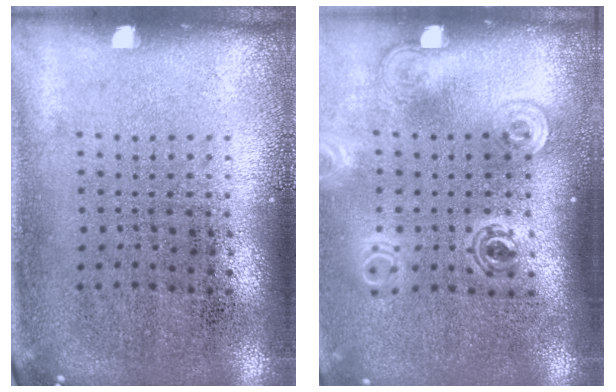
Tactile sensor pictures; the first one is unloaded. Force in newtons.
{"total": 1.8, "press": 1.4, "slide": 1.2}